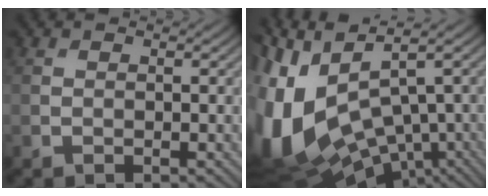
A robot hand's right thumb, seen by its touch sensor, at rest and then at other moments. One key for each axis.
{"total": 17.0, "fx": -0.3, "fy": 9.4, "fz": 14.2, "tx": -0.343, "ty": -0.035, "tz": 0.034}